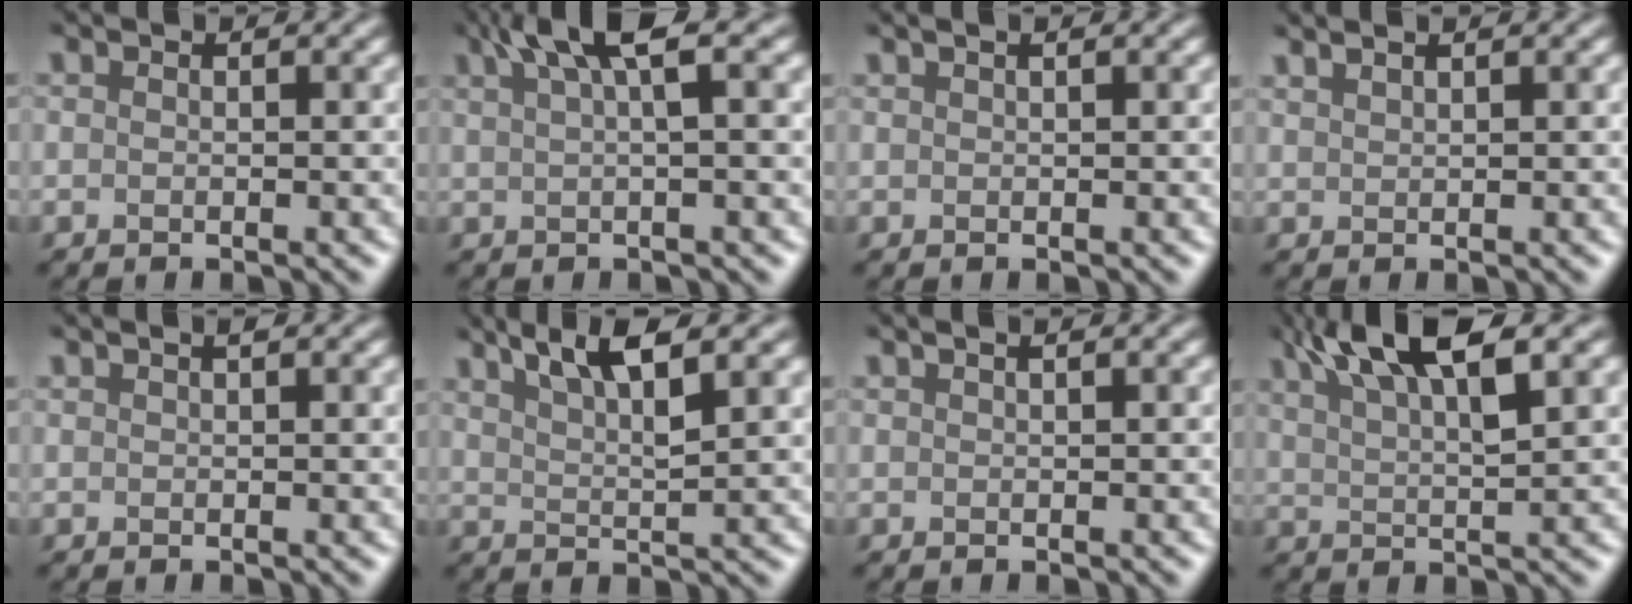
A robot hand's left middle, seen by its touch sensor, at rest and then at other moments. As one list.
[{"total": 2.9, "force": [1.8, -0.4, 2.3], "torque": [-0.054, 0.013, 0.049]}, {"total": 0.7, "force": [0.5, 0.2, 0.5], "torque": [-0.006, 0.010, 0.003]}, {"total": 1.9, "force": [1.8, 0.5, 0.5], "torque": [-0.017, 0.024, 0.029]}, {"total": 0.5, "force": [0.3, -0.1, 0.4], "torque": [-0.002, 0.011, 0.002]}, {"total": 3.8, "force": [2.9, -0.4, 2.4], "torque": [-0.060, 0.006, 0.071]}, {"total": 1.0, "force": [0.6, 0.4, 0.6], "torque": [-0.002, 0.014, 0.002]}, {"total": 5.9, "force": [4.2, 0.6, 4.2], "torque": [-0.087, 0.020, 0.092]}]